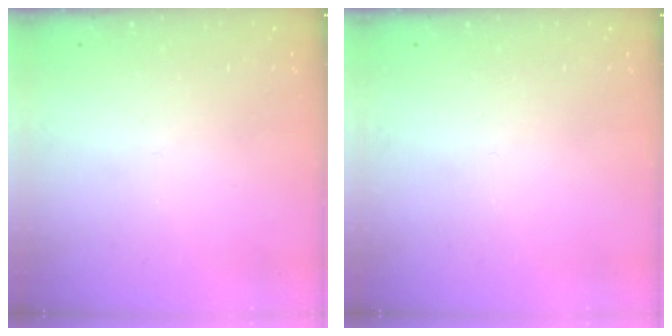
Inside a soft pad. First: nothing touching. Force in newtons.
{"total": 0.0}